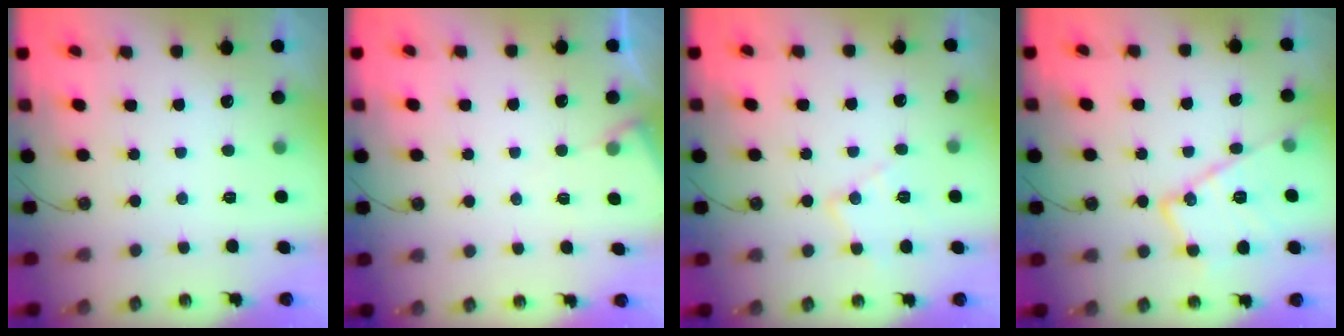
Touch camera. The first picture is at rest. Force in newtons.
{"total": 3.8, "press": 3.8, "slide": 0.6}
{"total": 9.6, "press": 9.5, "slide": 0.6}
{"total": 15.8, "press": 15.8, "slide": 0.6}